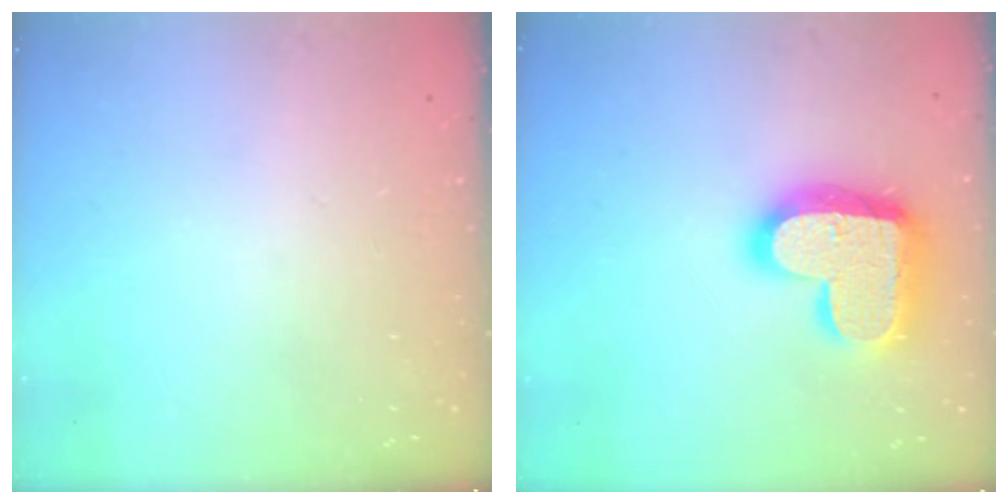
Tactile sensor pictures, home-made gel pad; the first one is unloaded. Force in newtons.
{"total": 21.4, "press": 21.4, "slide": 1.3}